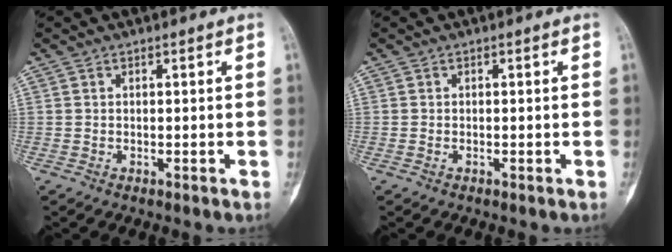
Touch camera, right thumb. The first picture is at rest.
{"total": 0.0}